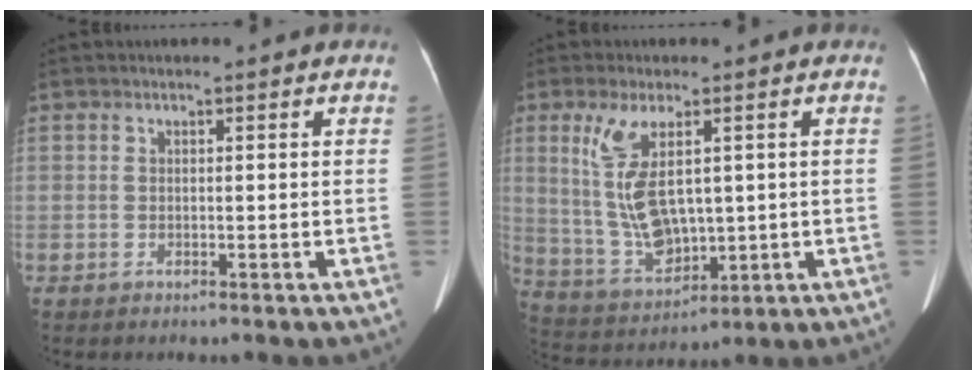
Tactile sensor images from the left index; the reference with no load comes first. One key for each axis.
{"total": 10.4, "fx": 2.4, "fy": 4.5, "fz": 9.1, "tx": -0.203, "ty": -0.002, "tz": 0.062}